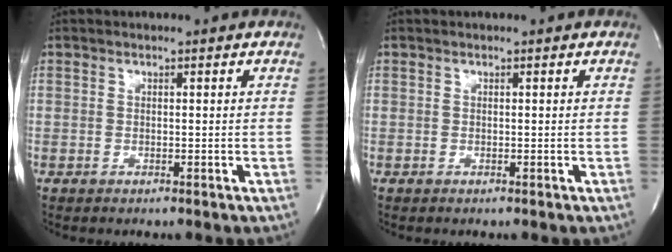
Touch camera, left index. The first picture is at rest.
{"total": 0.0}